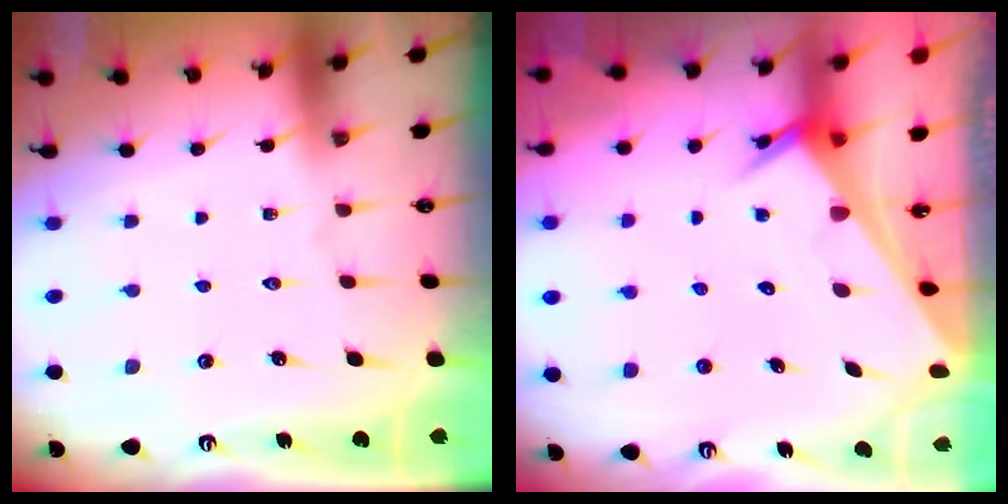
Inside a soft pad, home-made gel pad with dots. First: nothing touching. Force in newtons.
{"total": 3.1, "press": 3.1, "slide": 0.2}